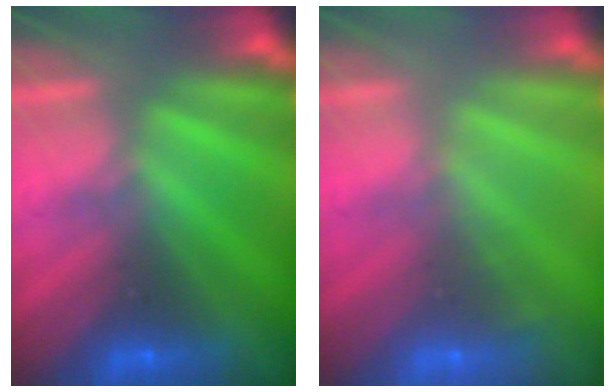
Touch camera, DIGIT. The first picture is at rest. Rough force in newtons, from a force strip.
{"total": 1.6}